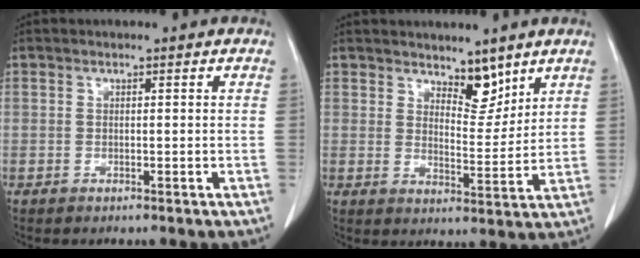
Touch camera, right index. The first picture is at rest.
{"total": 5.3, "force": [4.1, 2.1, 2.6], "torque": [-0.034, -0.010, 0.071]}